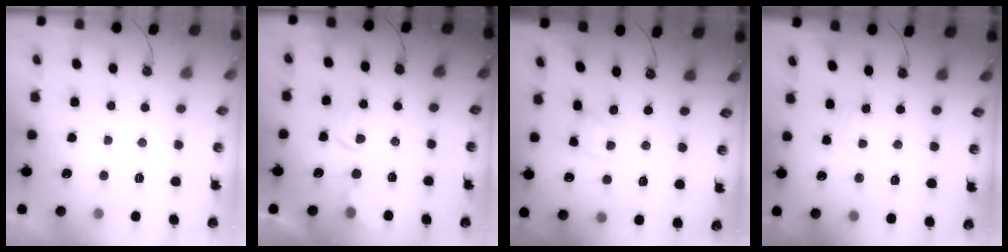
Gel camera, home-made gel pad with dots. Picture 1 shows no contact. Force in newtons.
{"total": 3.0, "press": 3.0, "slide": 0.5}
{"total": 1.9, "press": 1.9, "slide": 0.3}
{"total": 2.8, "press": 2.8, "slide": 0.3}